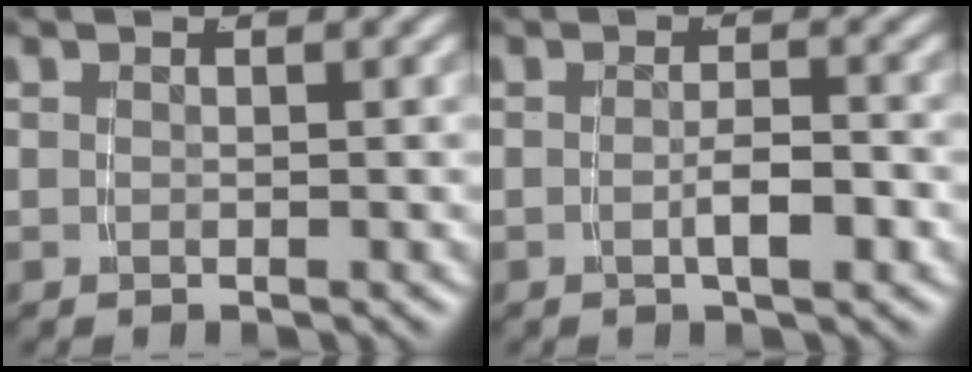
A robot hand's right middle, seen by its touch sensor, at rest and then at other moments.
{"total": 2.0, "force": [-1.1, -0.2, 1.7], "torque": [-0.021, -0.004, -0.017]}